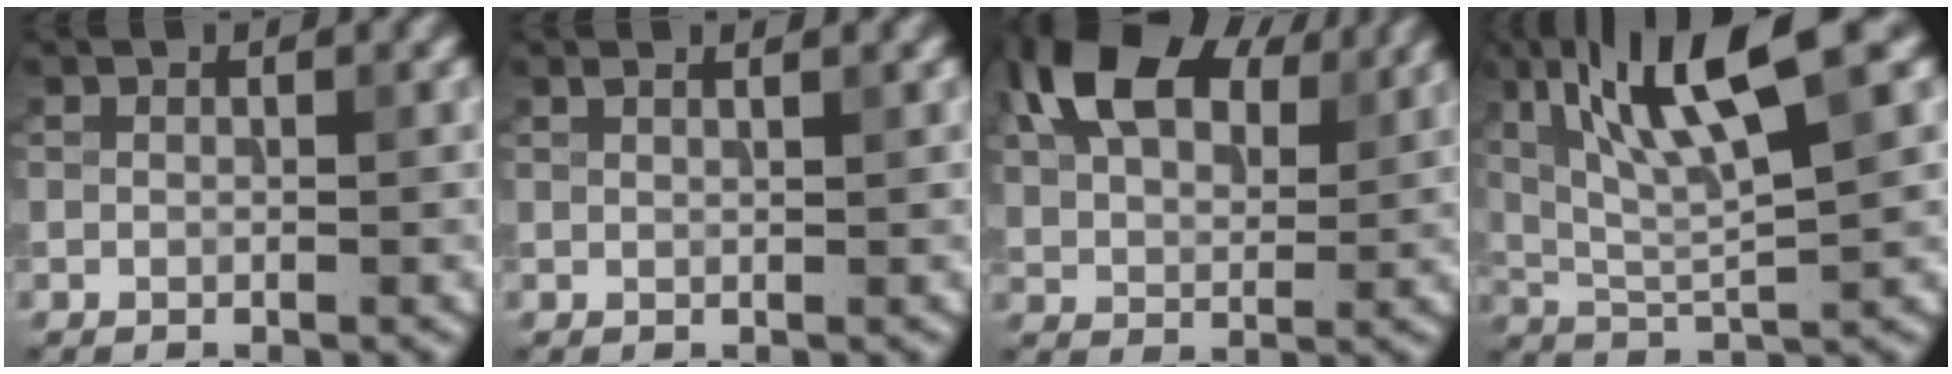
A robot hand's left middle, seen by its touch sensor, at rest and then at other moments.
{"total": 1.8, "force": [1.2, 0.7, 1.1], "torque": [-0.007, 0.004, 0.002]}
{"total": 11.2, "force": [5.1, 6.4, 7.7], "torque": [-0.155, 0.028, 0.087]}
{"total": 10.5, "force": [4.7, 2.3, 9.1], "torque": [-0.156, 0.009, 0.085]}